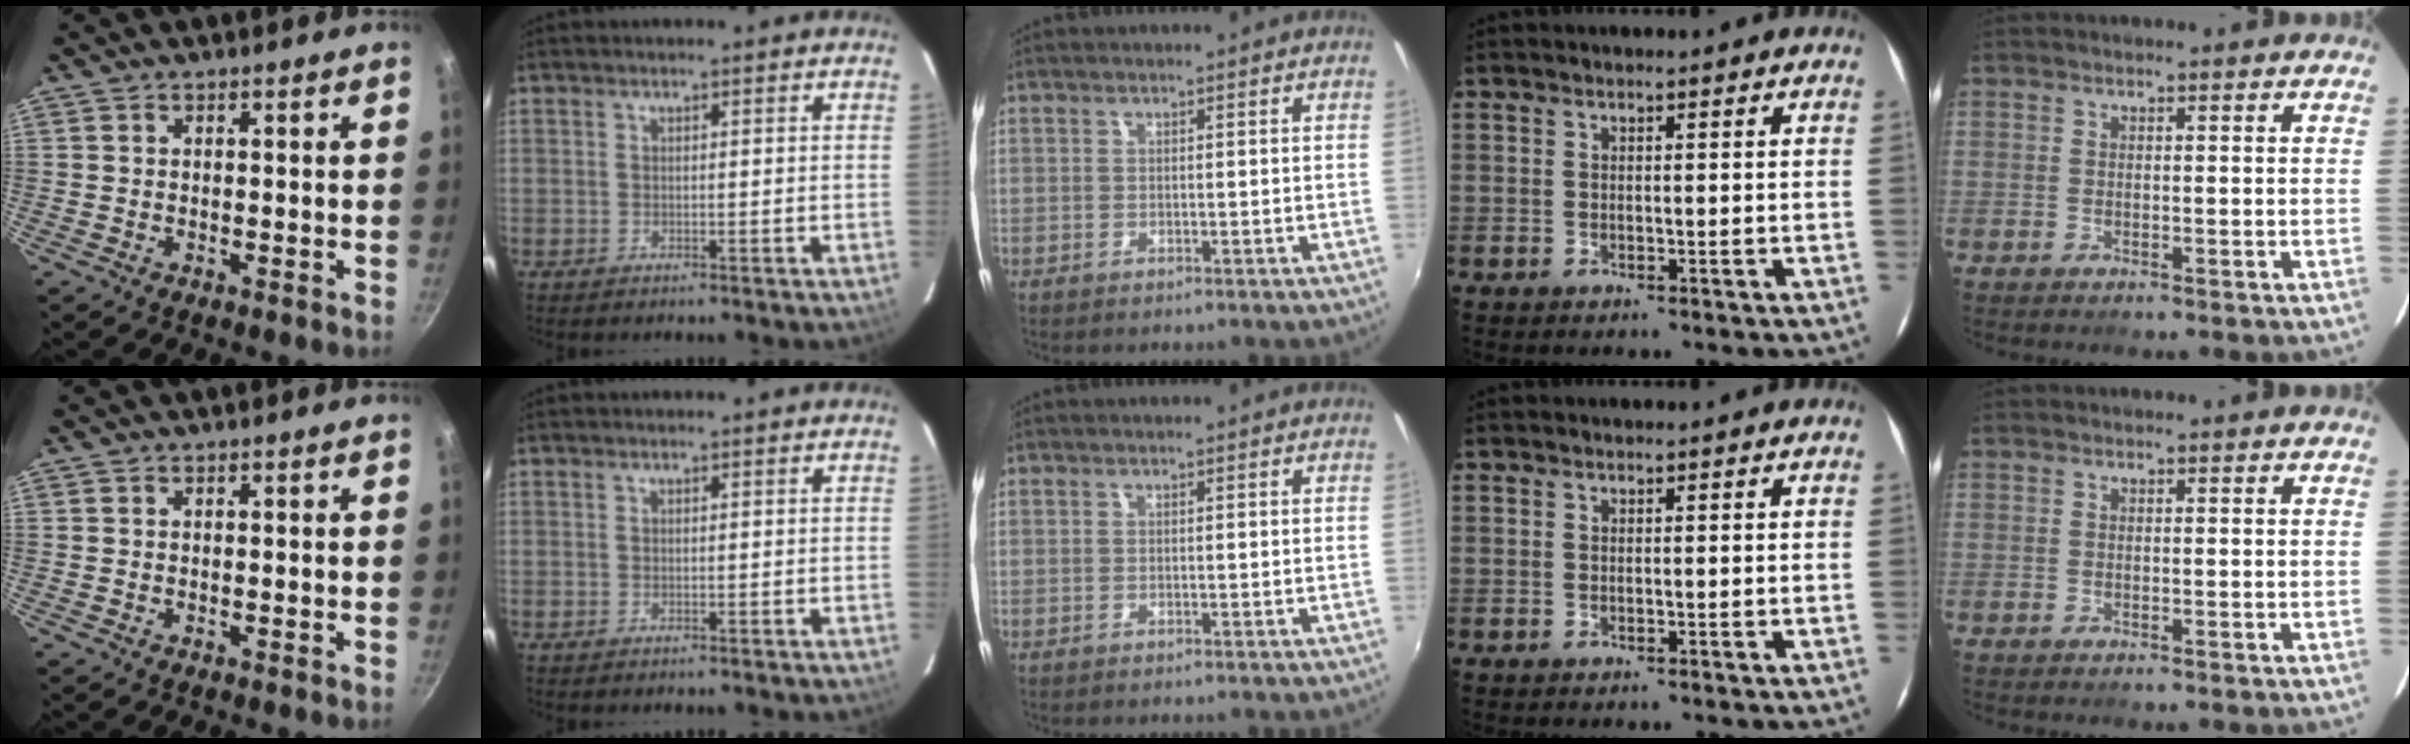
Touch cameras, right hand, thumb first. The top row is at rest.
{}